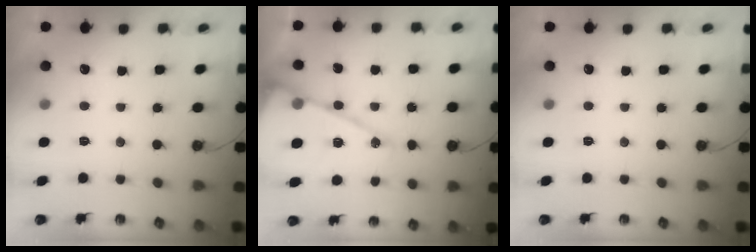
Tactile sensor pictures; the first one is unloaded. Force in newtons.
{"total": 18.0, "press": 17.9, "slide": 2.3}
{"total": 0.0}